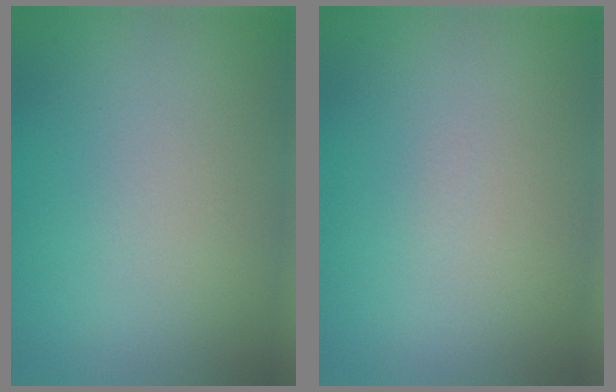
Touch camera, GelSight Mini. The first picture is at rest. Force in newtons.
{"total": 0.0}